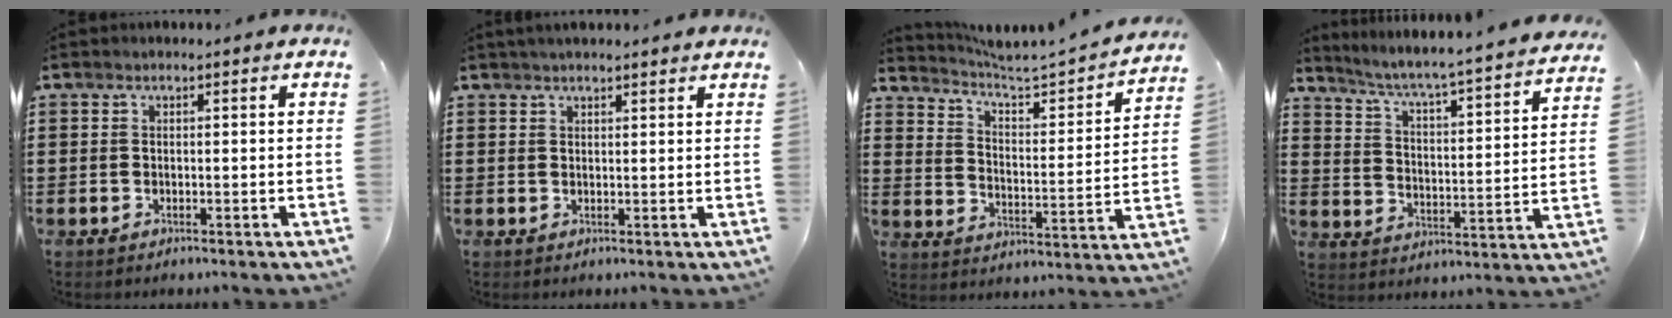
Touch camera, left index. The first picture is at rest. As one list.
[{"total": 1.7, "force": [1.5, 0.1, 0.6], "torque": [-0.014, 0.002, 0.030]}, {"total": 3.1, "force": [2.9, 0.1, 1.2], "torque": [-0.045, -0.034, 0.036]}, {"total": 4.2, "force": [3.7, -0.9, 1.7], "torque": [-0.053, -0.044, 0.049]}]